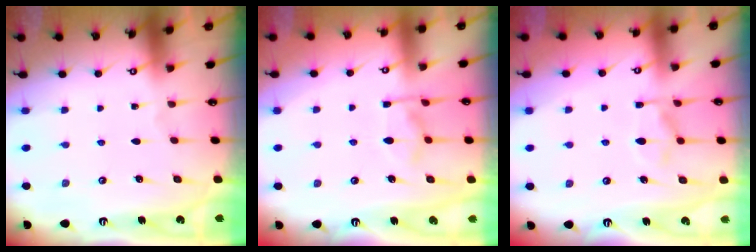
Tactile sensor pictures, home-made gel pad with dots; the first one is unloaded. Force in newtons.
{"total": 9.0, "press": 9.0, "slide": 1.2}
{"total": 2.8, "press": 2.4, "slide": 1.4}